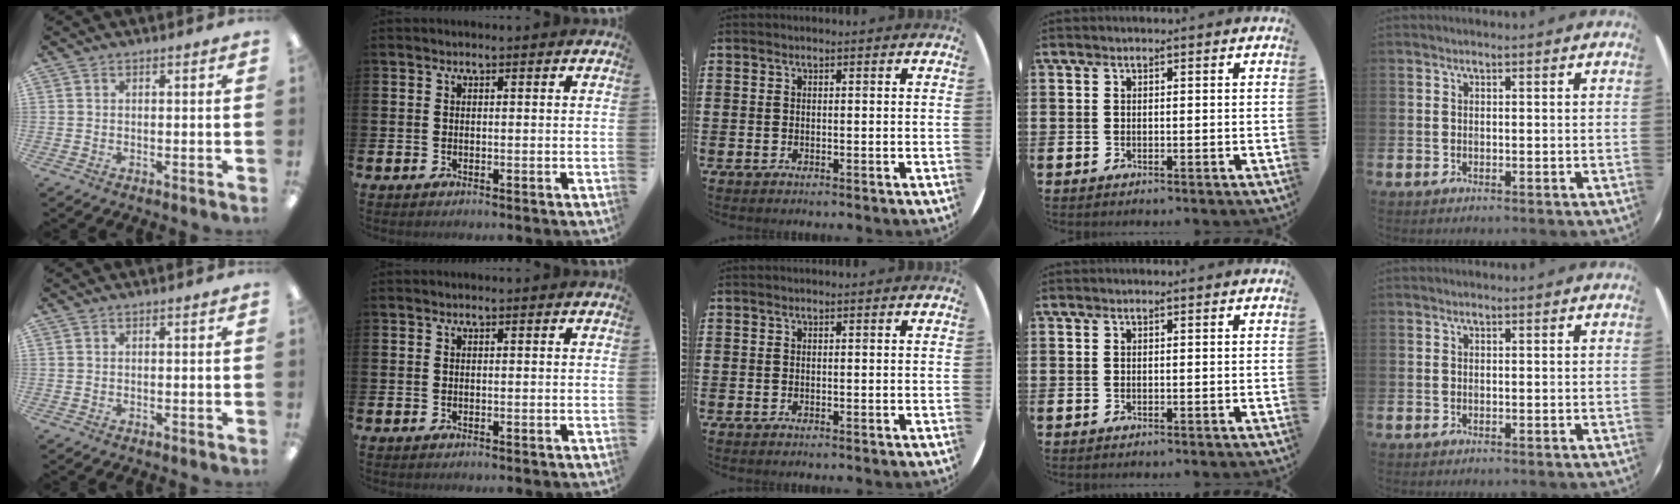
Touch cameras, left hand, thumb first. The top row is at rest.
{}